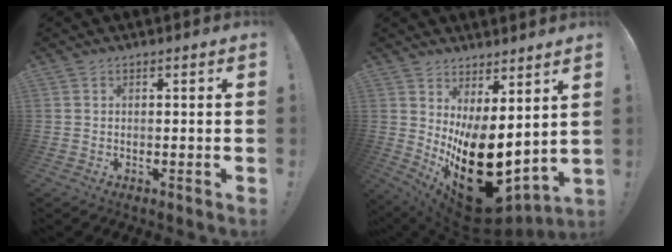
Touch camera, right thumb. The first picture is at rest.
{"total": 19.7, "force": [-3.7, 9.9, 16.7], "torque": [-0.250, 0.004, -0.038]}